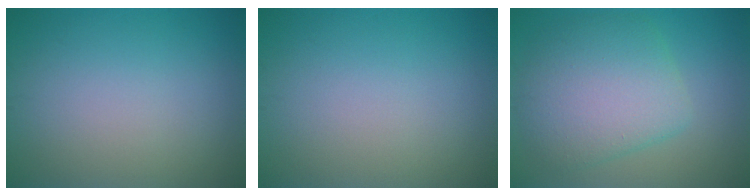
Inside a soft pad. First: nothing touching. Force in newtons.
{"total": 0.0}
{"total": 6.7, "press": 6.7, "slide": 0.3}